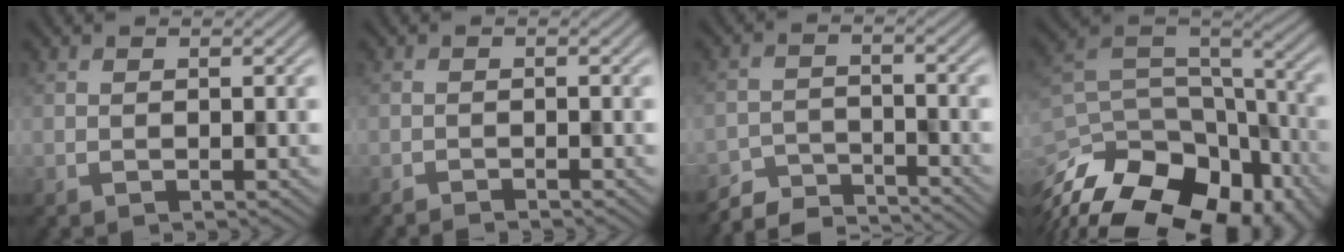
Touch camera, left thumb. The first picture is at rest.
{"total": 0.9, "force": [-0.9, 0.0, 0.2], "torque": [-0.001, 0.002, -0.019]}
{"total": 5.3, "force": [-5.1, 0.7, 1.0], "torque": [-0.024, -0.004, -0.098]}
{"total": 18.3, "force": [-11.6, 9.8, 10.1], "torque": [-0.227, -0.044, -0.161]}